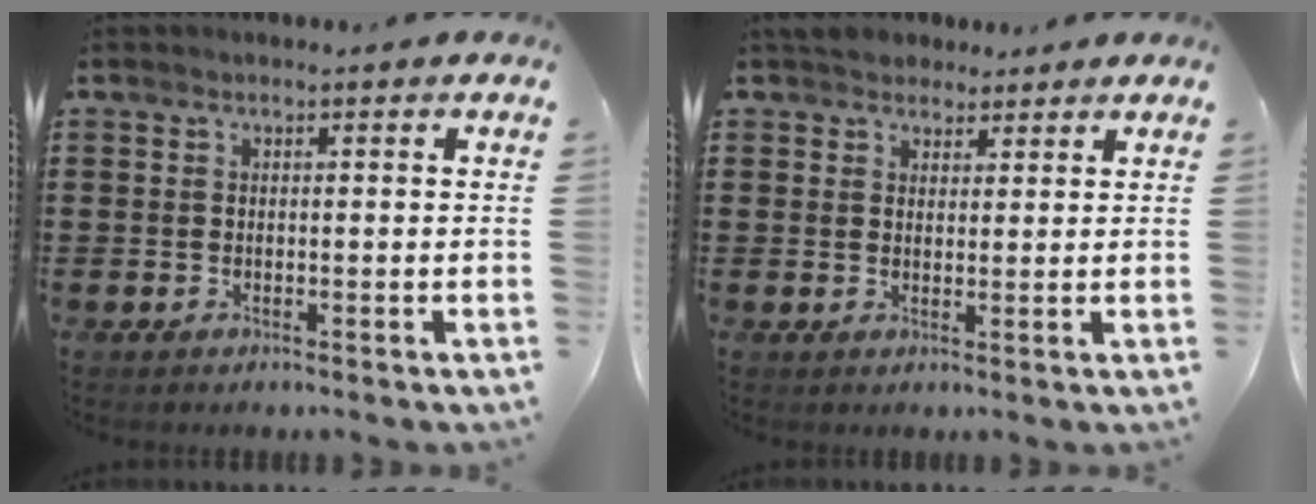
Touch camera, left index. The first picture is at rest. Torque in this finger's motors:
{"motor_torque": [-0.10, -0.07, 0.00, -0.05]}